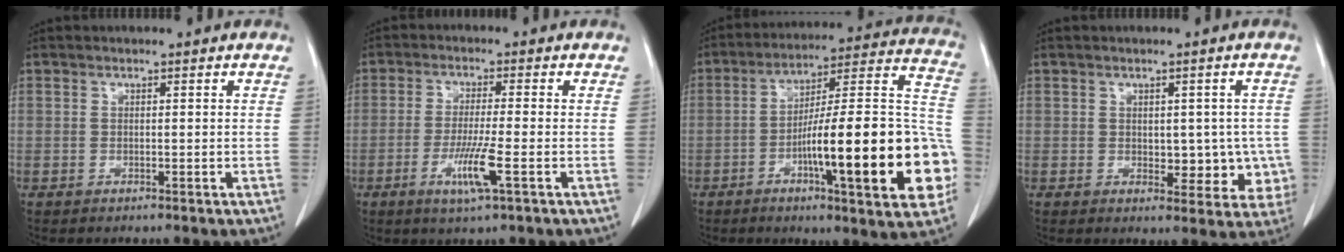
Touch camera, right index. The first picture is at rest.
{"total": 6.6, "force": [-2.6, -0.3, 6.0], "torque": [-0.117, -0.017, -0.049]}
{"total": 25.5, "force": [-7.1, 2.9, 24.3], "torque": [-0.280, 0.015, -0.103]}
{"total": 6.8, "force": [-0.8, 4.1, 5.4], "torque": [-0.044, 0.011, -0.002]}